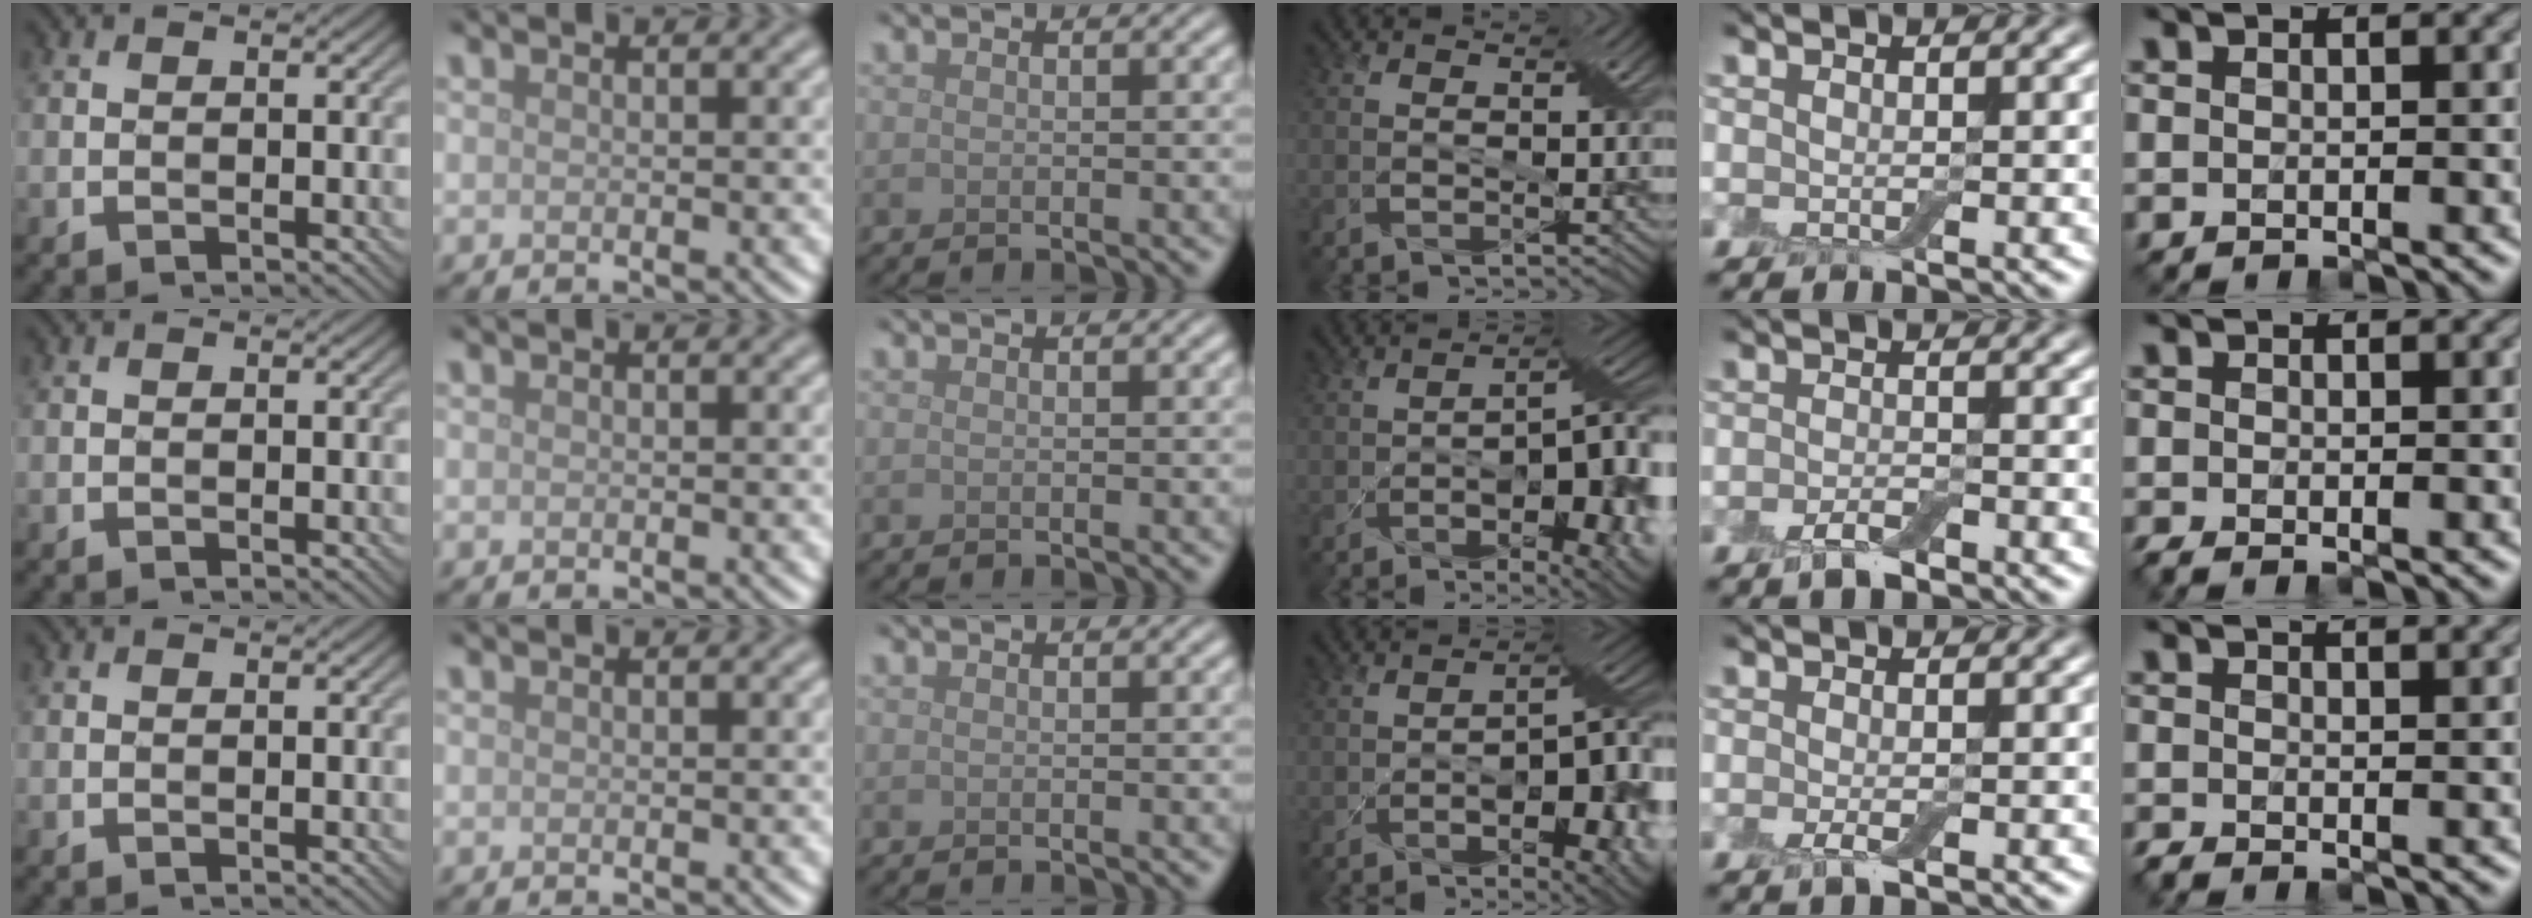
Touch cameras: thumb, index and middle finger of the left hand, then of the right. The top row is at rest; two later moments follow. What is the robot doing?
{"motion": "pour", "object": "bowl"}